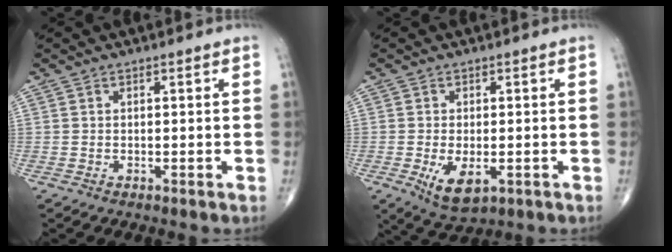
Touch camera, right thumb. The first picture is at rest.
{"total": 6.5, "force": [-1.9, 3.2, 5.3], "torque": [-0.091, -0.012, -0.023]}